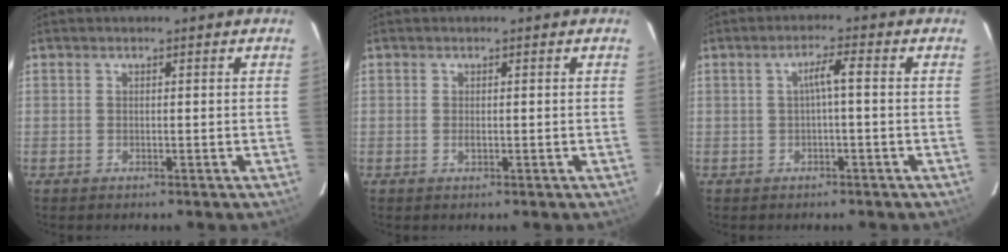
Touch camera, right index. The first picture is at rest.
{"total": 0.9, "force": [-0.1, 0.4, 0.8], "torque": [-0.016, -0.001, -0.003]}
{"total": 2.8, "force": [-0.3, 0.0, 2.8], "torque": [-0.054, 0.008, -0.002]}